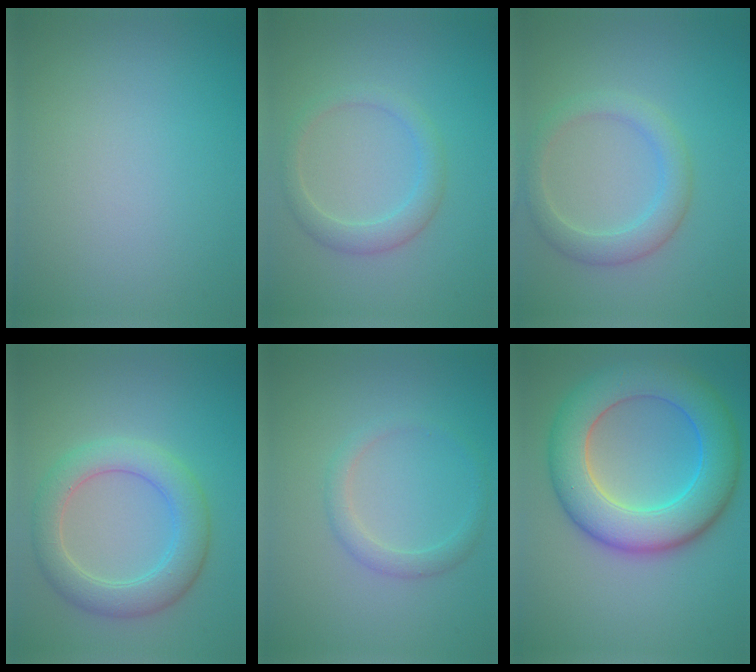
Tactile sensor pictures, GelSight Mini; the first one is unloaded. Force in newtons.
{"total": 2.4, "press": 2.4, "slide": 0.0}
{"total": 3.1, "press": 3.1, "slide": 0.1}
{"total": 4.8, "press": 4.7, "slide": 0.3}
{"total": 1.8, "press": 1.8, "slide": 0.2}
{"total": 9.2, "press": 9.2, "slide": 0.1}